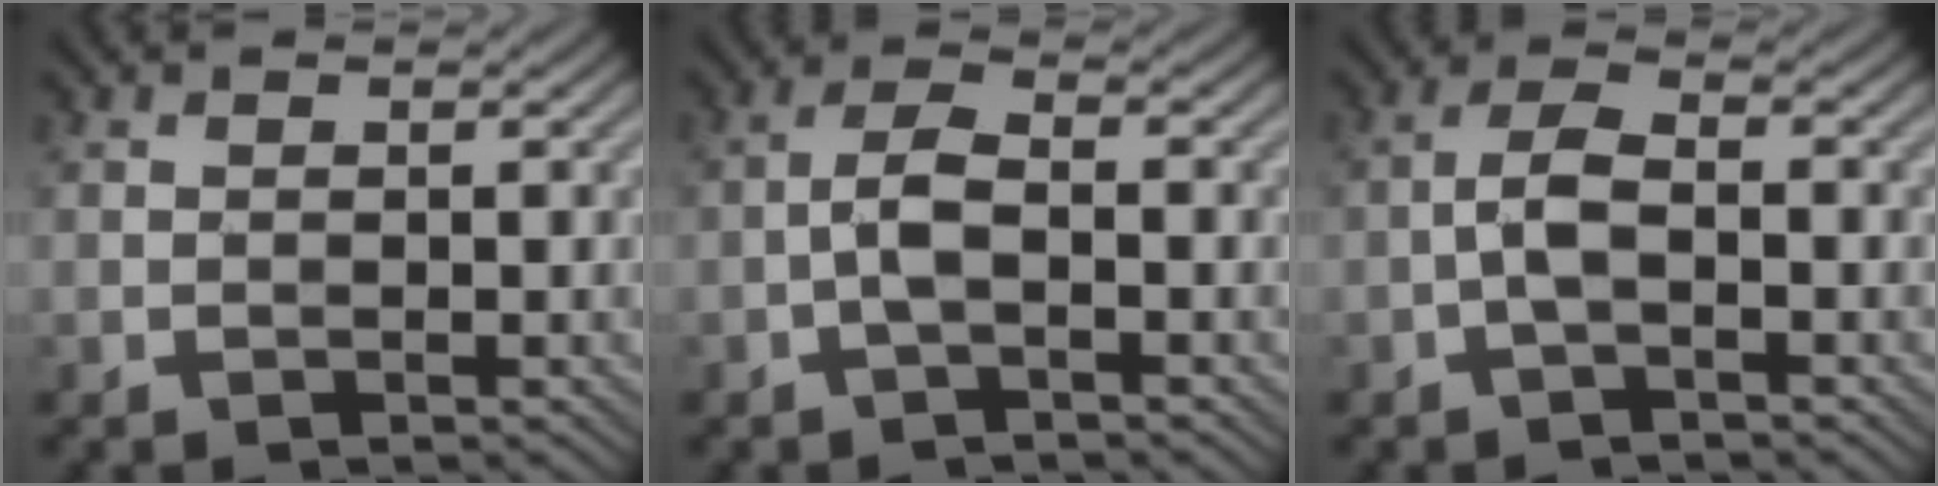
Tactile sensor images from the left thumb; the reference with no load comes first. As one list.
[{"total": 3.3, "force": [-1.2, 1.0, 2.9], "torque": [-0.064, 0.007, -0.031]}, {"total": 3.3, "force": [-1.2, 1.1, 2.9], "torque": [-0.065, 0.007, -0.031]}]